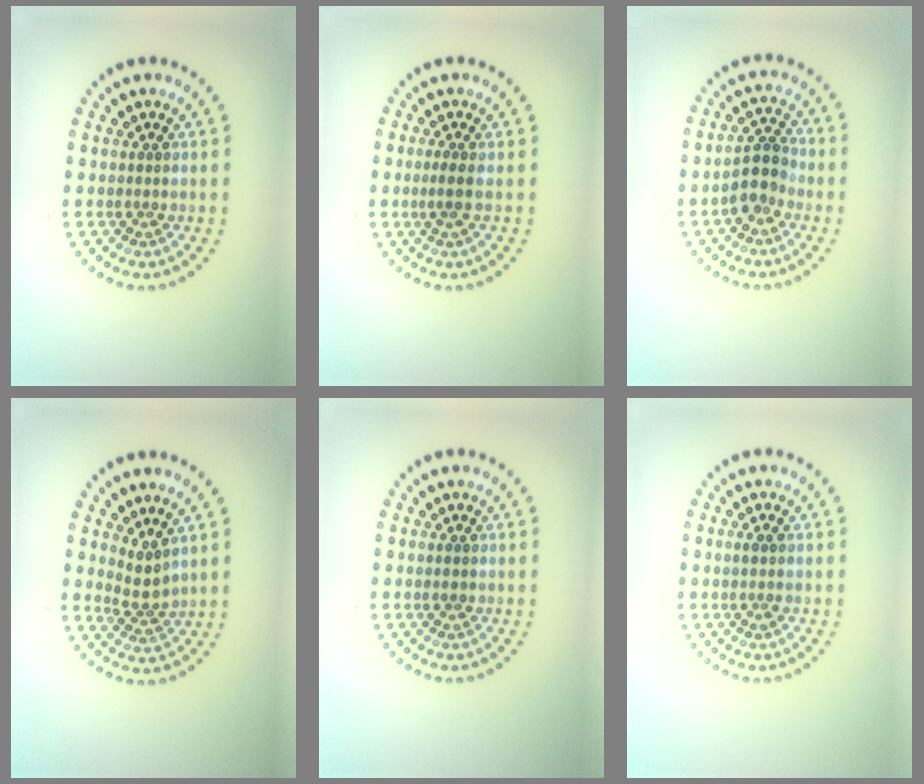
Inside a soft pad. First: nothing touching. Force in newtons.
{"total": 1.5, "press": 1.2, "slide": 0.9}
{"total": 3.4, "press": 3.2, "slide": 1.3}
{"total": 2.3, "press": 1.6, "slide": 1.7}
{"total": 0.7, "press": 0.7, "slide": 0.0}
{"total": 0.9, "press": 0.9, "slide": 0.3}